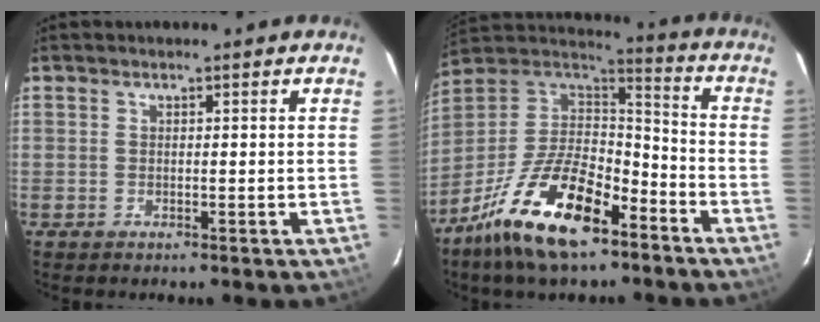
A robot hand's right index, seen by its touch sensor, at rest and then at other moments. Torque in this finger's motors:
{"motor_torque": [1.51, -0.63, 1.05, 0.18]}